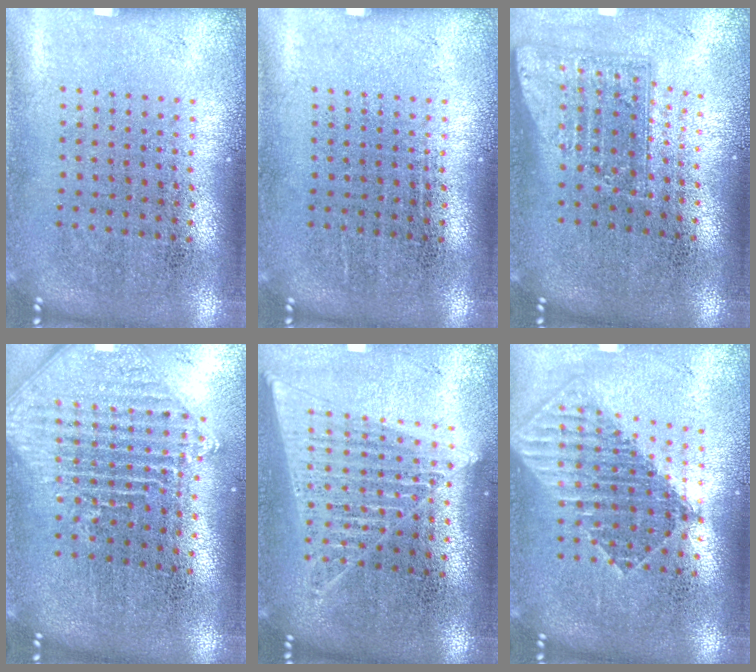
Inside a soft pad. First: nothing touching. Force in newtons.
{"total": 0.0}
{"total": 1.7, "press": 1.3, "slide": 1.0}
{"total": 2.2, "press": 1.8, "slide": 1.3}
{"total": 1.5, "press": 1.4, "slide": 0.6}
{"total": 1.7, "press": 1.4, "slide": 0.9}